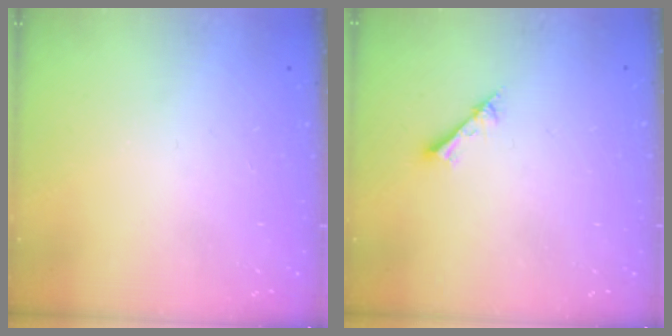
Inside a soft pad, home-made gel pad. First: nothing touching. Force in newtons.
{"total": 1.6, "press": 1.6, "slide": 0.2}